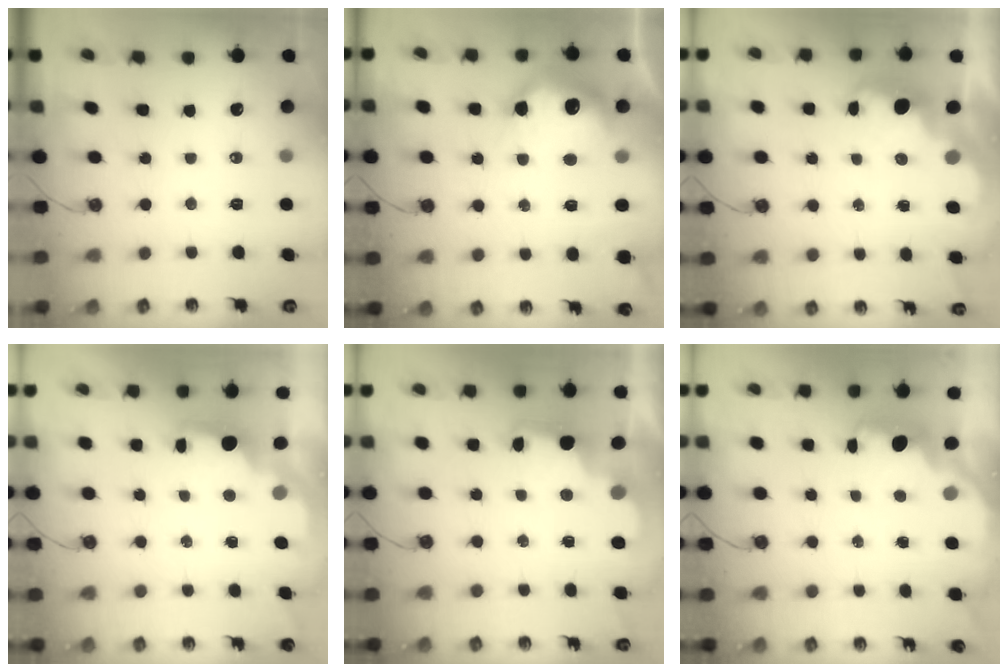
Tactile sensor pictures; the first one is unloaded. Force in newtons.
{"total": 18.8, "press": 18.7, "slide": 1.5}
{"total": 2.6, "press": 2.6, "slide": 0.5}
{"total": 1.9, "press": 1.8, "slide": 0.8}
{"total": 3.0, "press": 2.9, "slide": 0.6}
{"total": 2.3, "press": 2.3, "slide": 0.4}